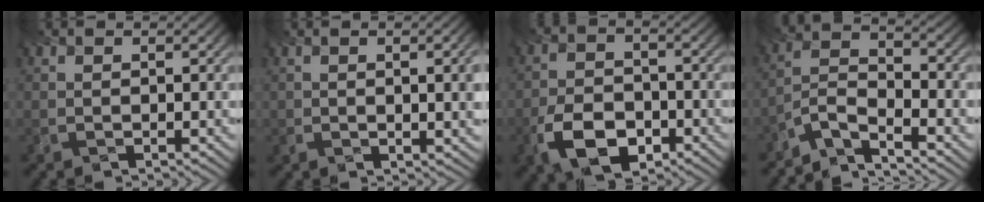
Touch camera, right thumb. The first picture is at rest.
{"total": 5.4, "force": [0.9, 1.5, 5.1], "torque": [-0.061, 0.015, 0.008]}
{"total": 7.5, "force": [-5.1, 4.2, 3.7], "torque": [-0.073, -0.022, -0.098]}
{"total": 5.7, "force": [-5.6, 0.2, 1.3], "torque": [-0.022, -0.001, -0.126]}